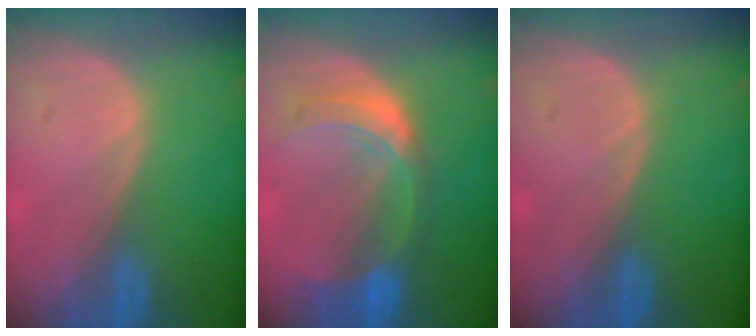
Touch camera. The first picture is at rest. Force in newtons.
{"total": 7.7, "press": 6.8, "slide": 3.7}
{"total": 0.0}